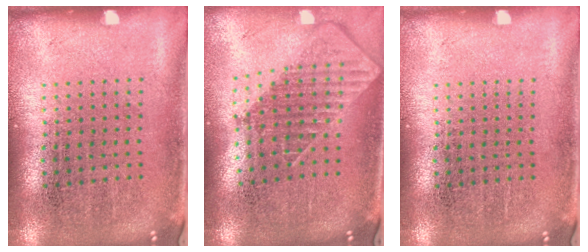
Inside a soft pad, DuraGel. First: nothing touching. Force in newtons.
{"total": 2.0, "press": 1.5, "slide": 1.3}
{"total": 0.0}